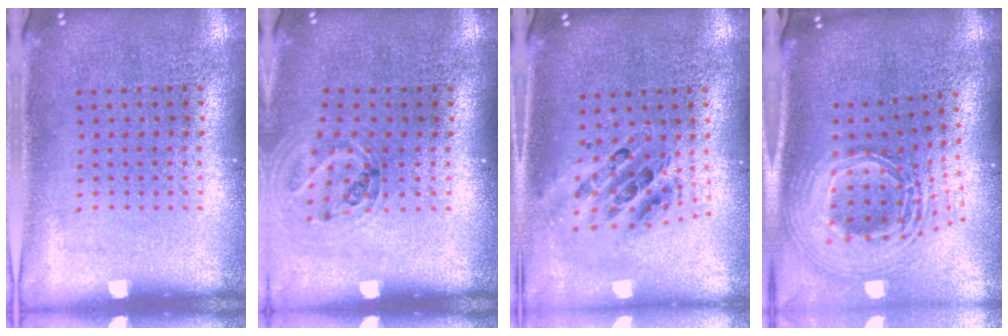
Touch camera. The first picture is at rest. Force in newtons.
{"total": 1.1, "press": 1.1, "slide": 0.2}
{"total": 0.9, "press": 0.9, "slide": 0.2}
{"total": 2.9, "press": 2.0, "slide": 2.1}